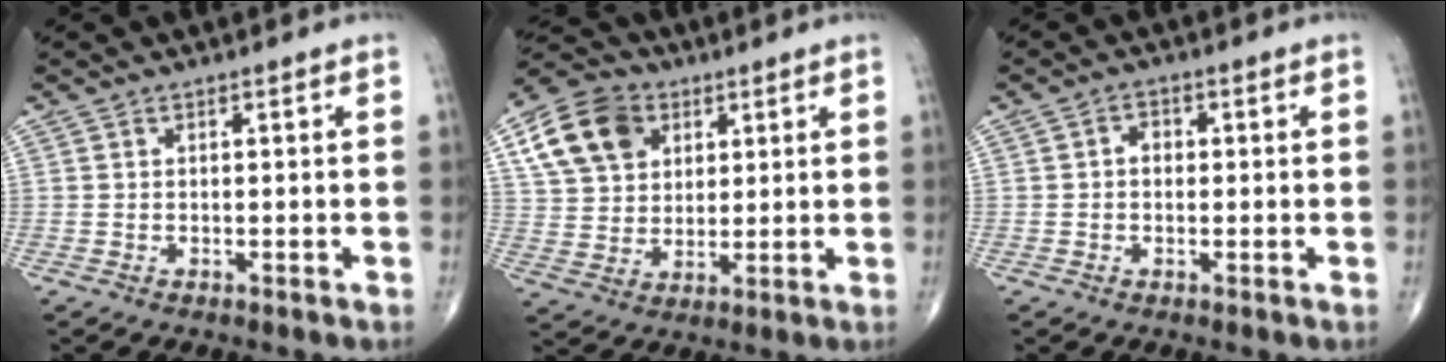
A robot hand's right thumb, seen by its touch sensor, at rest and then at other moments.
{"total": 13.7, "force": [5.5, 10.3, 7.1], "torque": [-0.115, -0.004, 0.098]}
{"total": 2.6, "force": [0.1, 2.0, 1.6], "torque": [-0.017, 0.011, -0.003]}